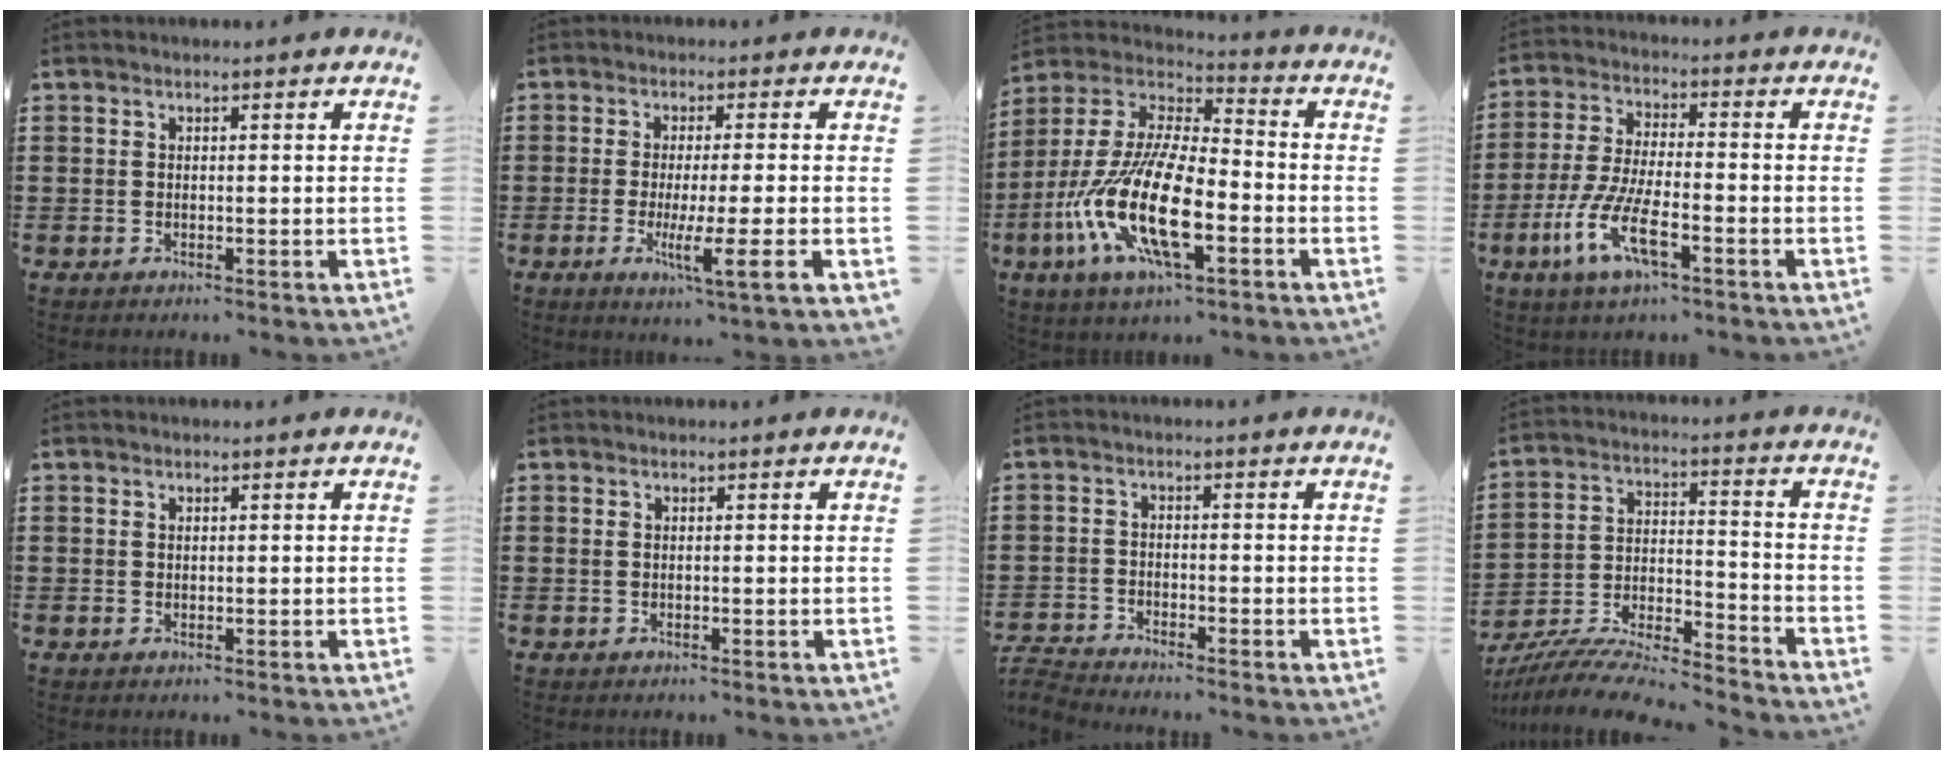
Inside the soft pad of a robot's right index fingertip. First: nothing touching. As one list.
[{"total": 6.8, "force": [-2.0, 0.0, 6.5], "torque": [-0.112, -0.017, -0.033]}, {"total": 16.5, "force": [-6.4, 6.0, 13.9], "torque": [-0.330, -0.013, -0.127]}, {"total": 9.2, "force": [-4.5, 2.3, 7.7], "torque": [-0.184, -0.015, -0.089]}, {"total": 0.5, "force": [0.3, 0.4, 0.2], "torque": [-0.006, 0.002, 0.006]}, {"total": 0.5, "force": [0.2, 0.3, 0.4], "torque": [-0.010, 0.001, 0.003]}, {"total": 2.6, "force": [-2.6, 0.0, 0.0], "torque": [-0.009, -0.001, -0.059]}, {"total": 8.9, "force": [-8.4, 0.7, 2.9], "torque": [-0.055, 0.005, -0.168]}]